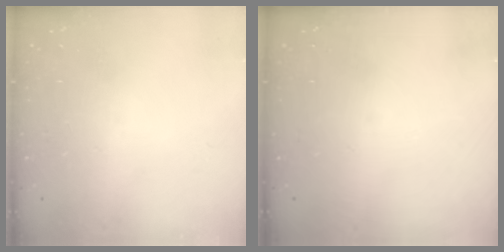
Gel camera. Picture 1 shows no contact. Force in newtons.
{"total": 0.0}